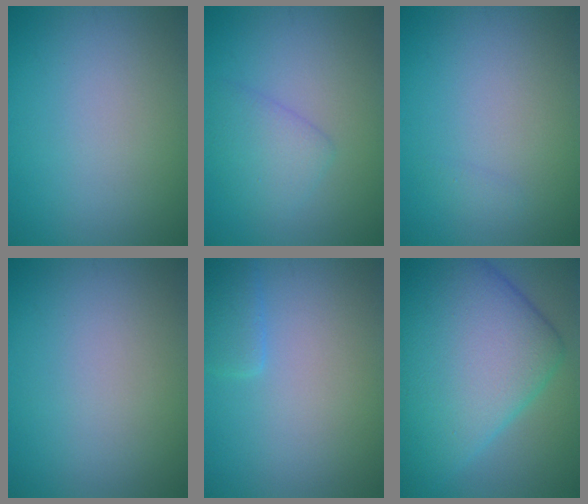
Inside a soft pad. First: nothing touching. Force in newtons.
{"total": 2.7, "press": 2.7, "slide": 0.1}
{"total": 0.5, "press": 0.5, "slide": 0.0}
{"total": 0.0}
{"total": 1.7, "press": 1.7, "slide": 0.2}
{"total": 14.2, "press": 14.2, "slide": 0.1}